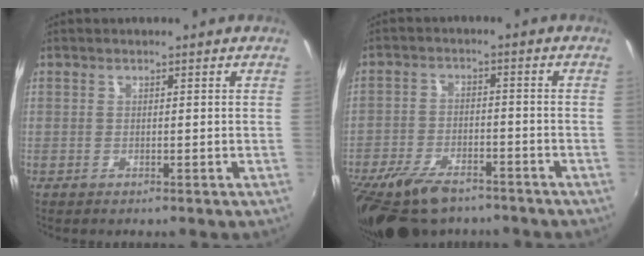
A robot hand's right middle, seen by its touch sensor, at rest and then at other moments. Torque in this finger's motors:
{"motor_torque": [1.07, -1.07, 0.27, 0.21]}